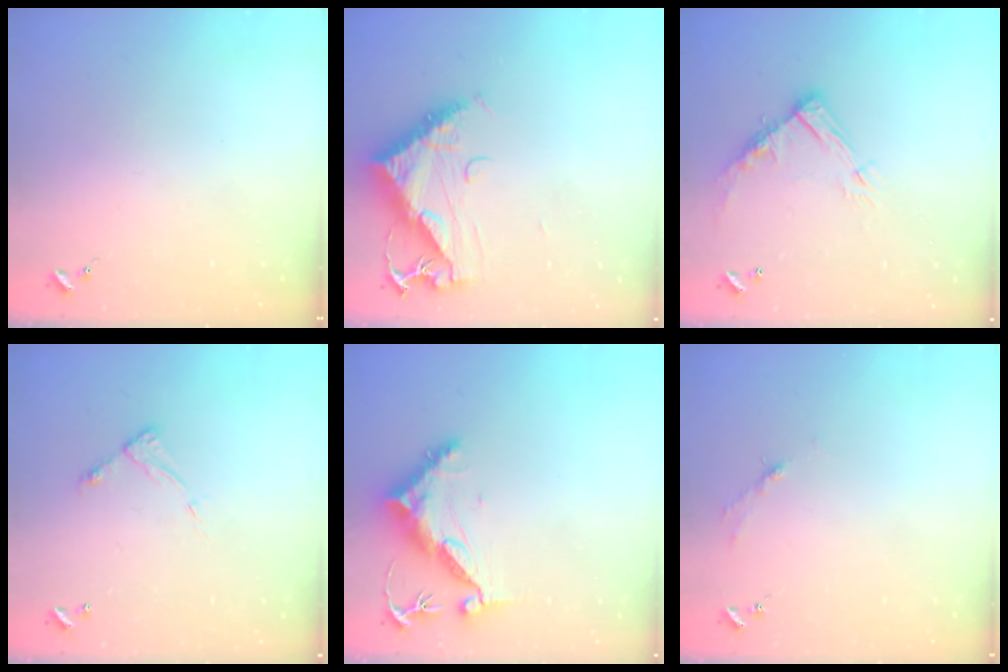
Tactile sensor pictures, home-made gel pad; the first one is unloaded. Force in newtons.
{"total": 11.6, "press": 11.6, "slide": 1.1}
{"total": 13.2, "press": 13.1, "slide": 0.8}
{"total": 6.4, "press": 6.4, "slide": 0.6}
{"total": 11.4, "press": 11.4, "slide": 0.8}
{"total": 2.7, "press": 2.7, "slide": 0.4}